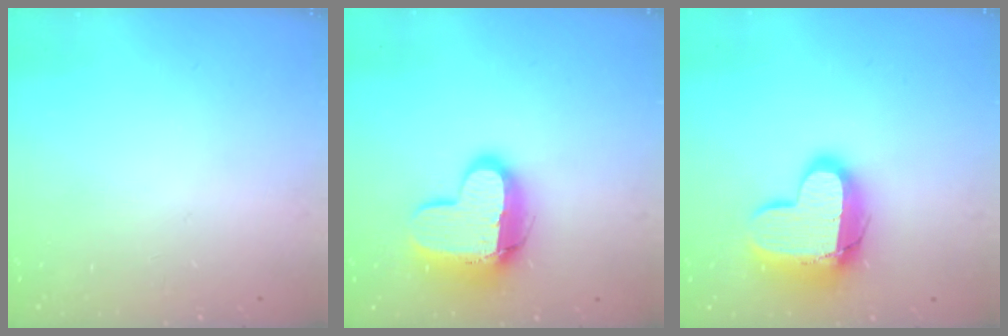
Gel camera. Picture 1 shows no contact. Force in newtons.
{"total": 14.2, "press": 14.2, "slide": 1.1}
{"total": 15.4, "press": 15.4, "slide": 1.1}